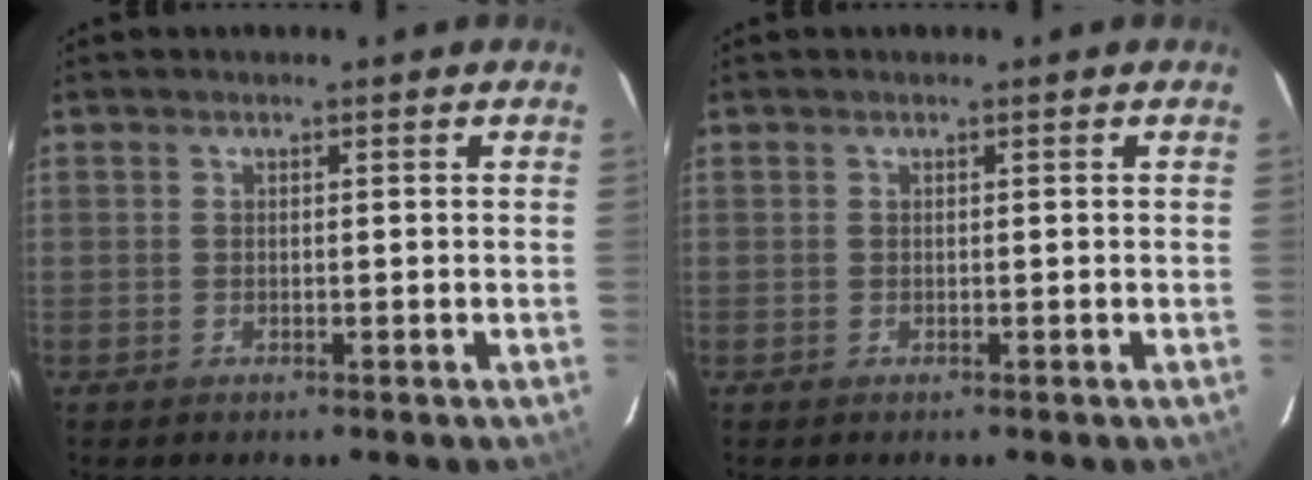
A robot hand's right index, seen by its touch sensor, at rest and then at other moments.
{"total": 0.0}